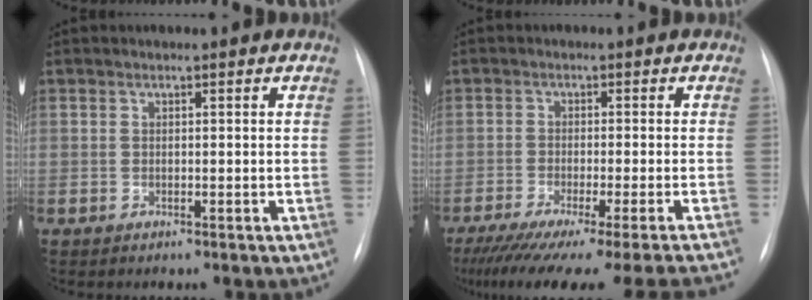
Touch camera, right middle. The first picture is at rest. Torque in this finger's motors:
{"motor_torque": [1.09, -1.05, 0.24, 0.12]}